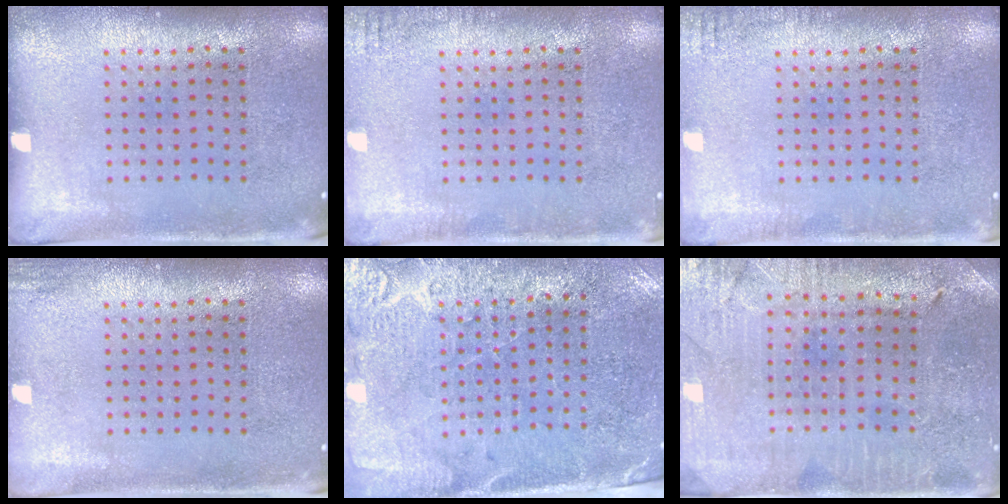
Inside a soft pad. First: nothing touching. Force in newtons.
{"total": 1.4, "press": 1.4, "slide": 0.1}
{"total": 1.4, "press": 1.4, "slide": 0.1}
{"total": 1.2, "press": 1.2, "slide": 0.3}
{"total": 3.0, "press": 2.9, "slide": 1.0}
{"total": 1.0, "press": 0.9, "slide": 0.2}